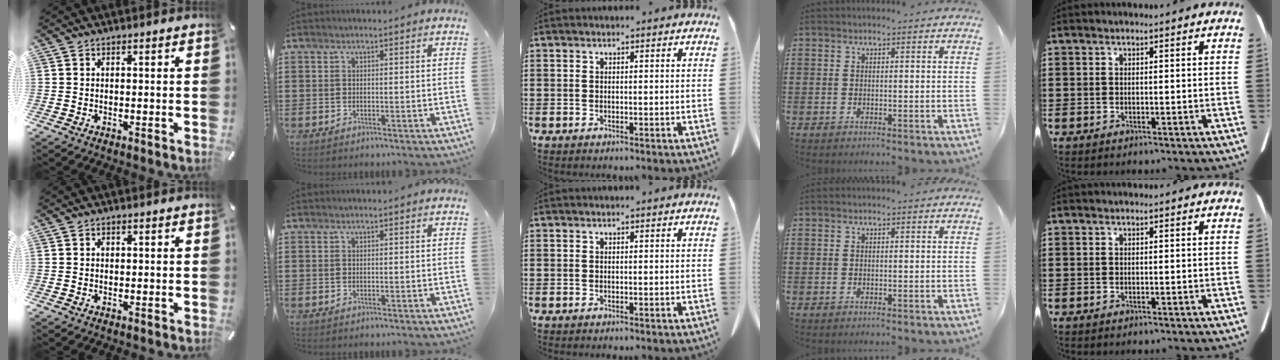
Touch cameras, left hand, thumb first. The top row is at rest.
{"thumb": {"total": 0.7, "force": [0.1, 0.6, 0.3], "torque": [-0.007, 0.002, 0.001]}}